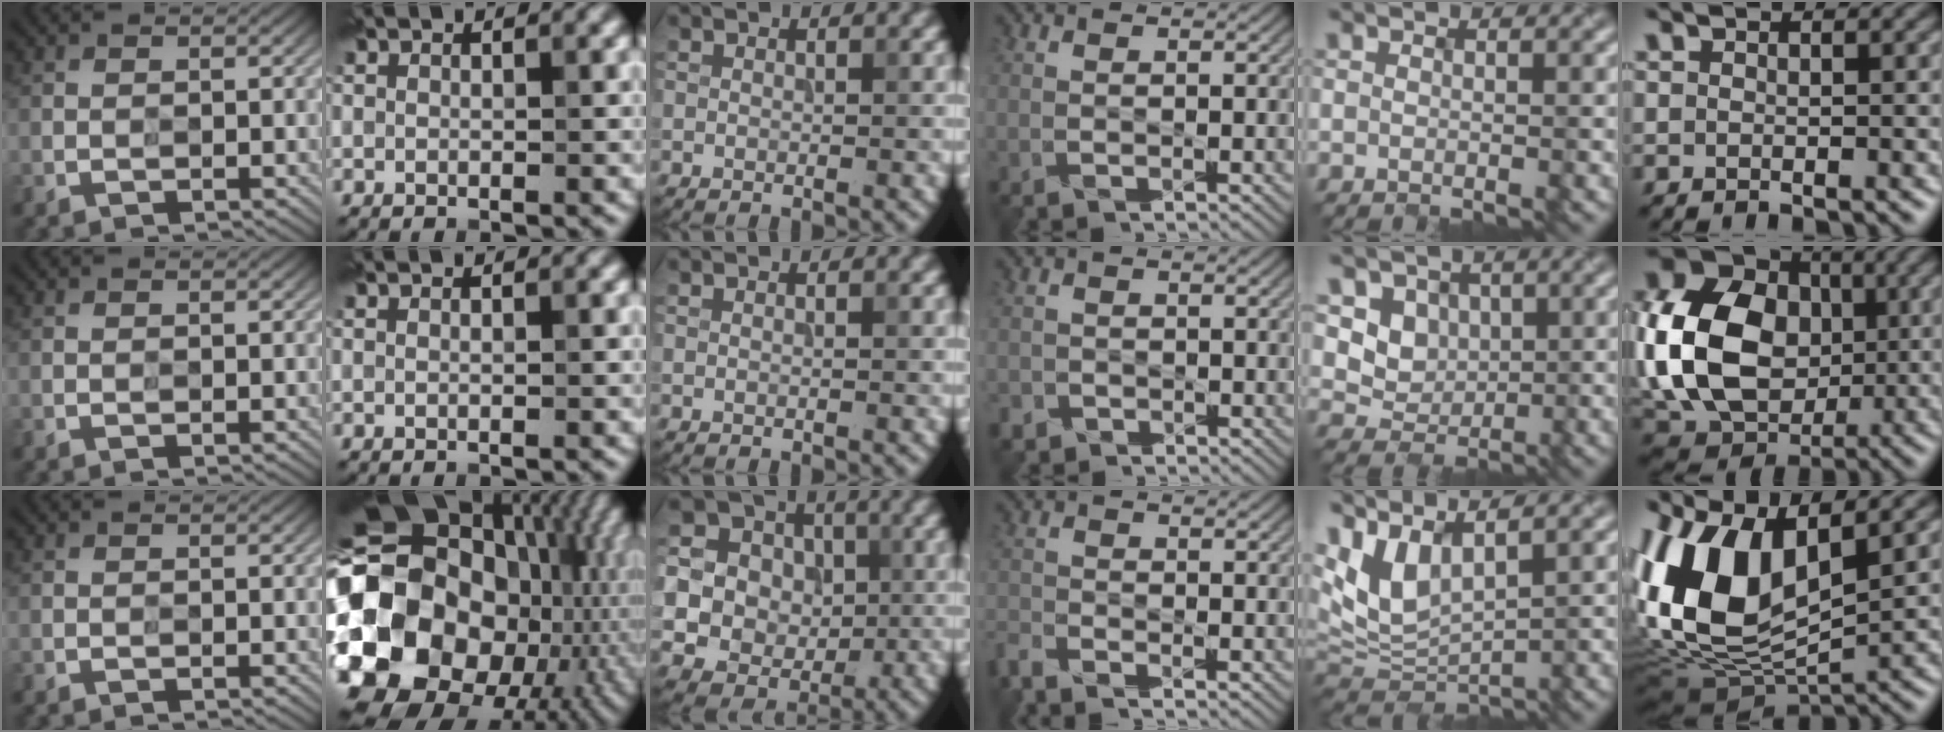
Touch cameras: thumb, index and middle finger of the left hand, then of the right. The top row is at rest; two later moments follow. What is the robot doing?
{"motion": "wipe", "object": "whiteboard"}